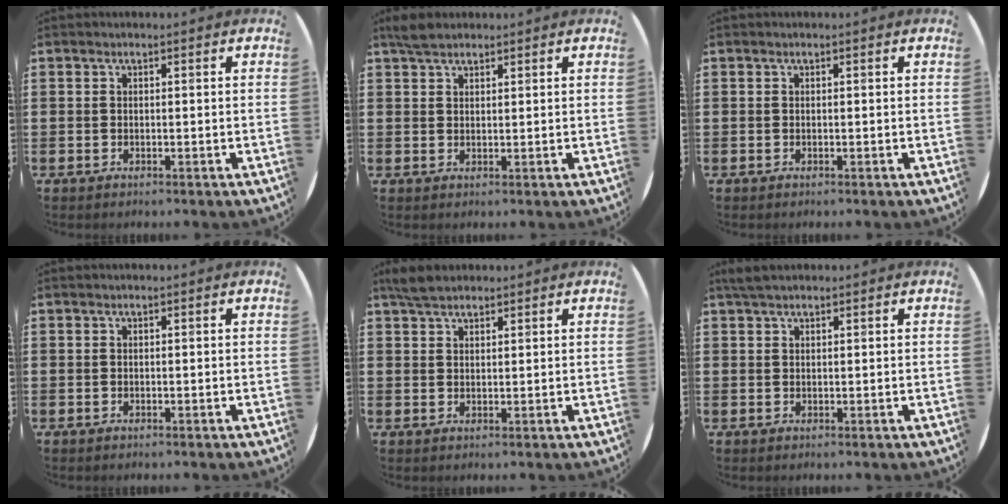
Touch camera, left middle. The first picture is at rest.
{"total": 2.8, "force": [2.4, 1.2, 0.7], "torque": [-0.011, 0.004, 0.045]}
{"total": 0.0}
{"total": 0.0}
{"total": 3.5, "force": [3.0, 1.4, 1.0], "torque": [-0.019, 0.001, 0.056]}
{"total": 2.1, "force": [1.8, 0.8, 0.7], "torque": [-0.010, 0.003, 0.033]}